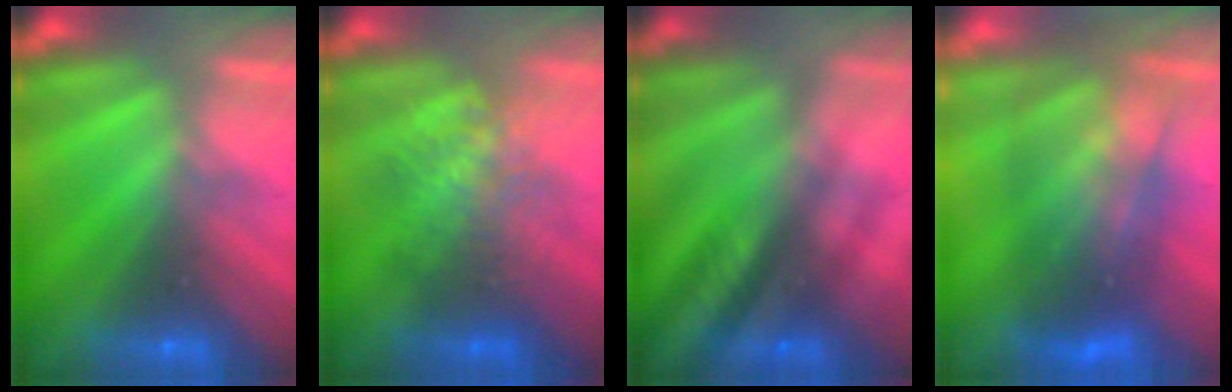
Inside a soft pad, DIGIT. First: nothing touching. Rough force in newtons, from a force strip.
{"total": 2.2}
{"total": 2.4}
{"total": 5.5}